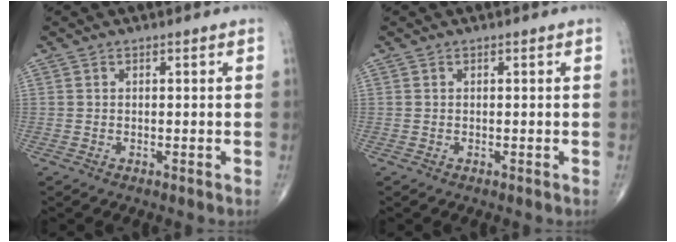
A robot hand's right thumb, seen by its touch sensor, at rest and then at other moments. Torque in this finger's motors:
{"motor_torque": [0.01, 0.01, -0.02, 0.02, 0.03]}